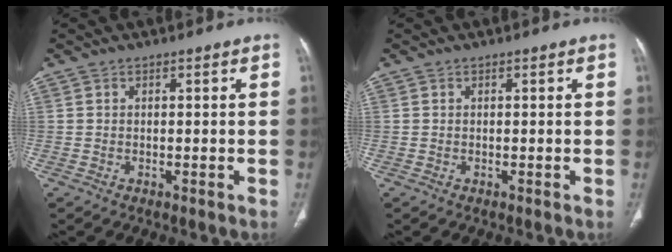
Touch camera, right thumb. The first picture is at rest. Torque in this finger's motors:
{"motor_torque": [-0.18, 0.12, -0.16, 0.12, 0.01]}